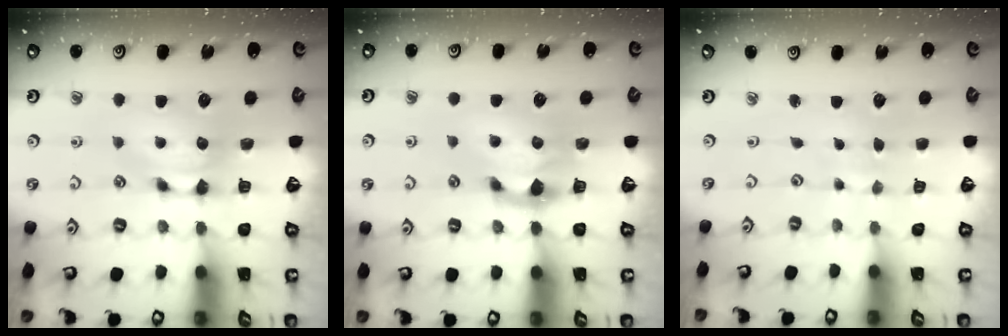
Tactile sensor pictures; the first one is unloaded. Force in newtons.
{"total": 1.6, "press": 1.2, "slide": 1.1}
{"total": 5.1, "press": 5.1, "slide": 0.2}